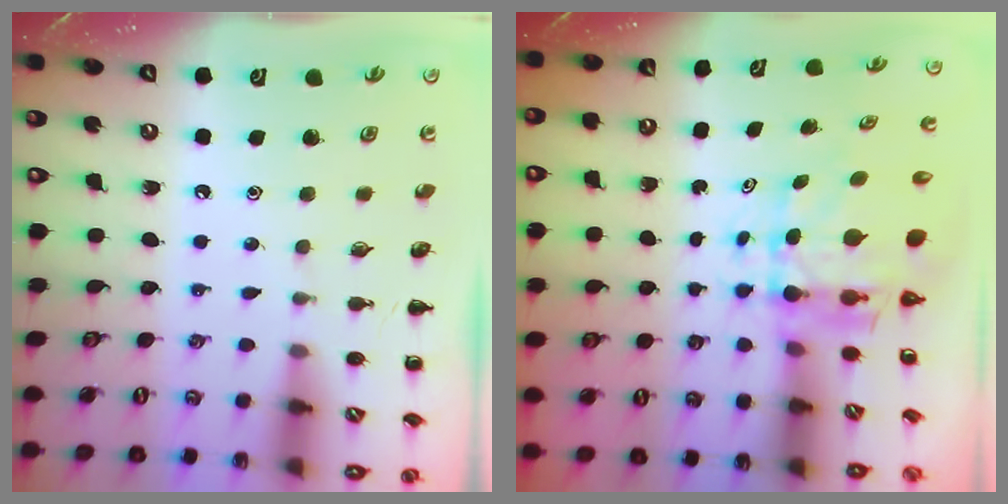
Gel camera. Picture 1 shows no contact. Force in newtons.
{"total": 6.4, "press": 6.1, "slide": 2.0}